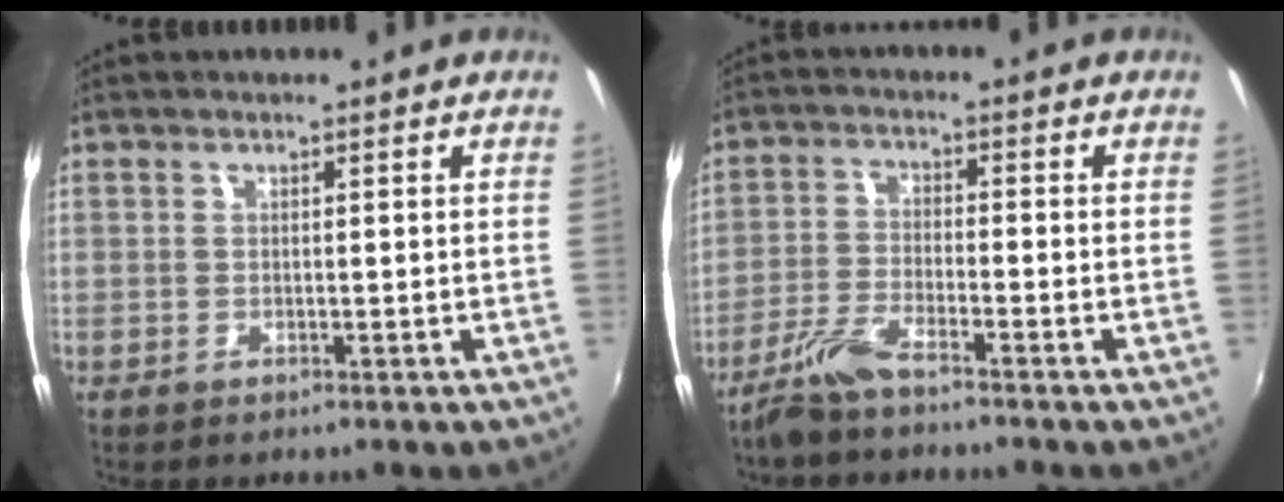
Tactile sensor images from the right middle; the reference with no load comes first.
{"total": 5.6, "force": [-4.6, 0.5, 3.2], "torque": [-0.081, -0.005, -0.094]}